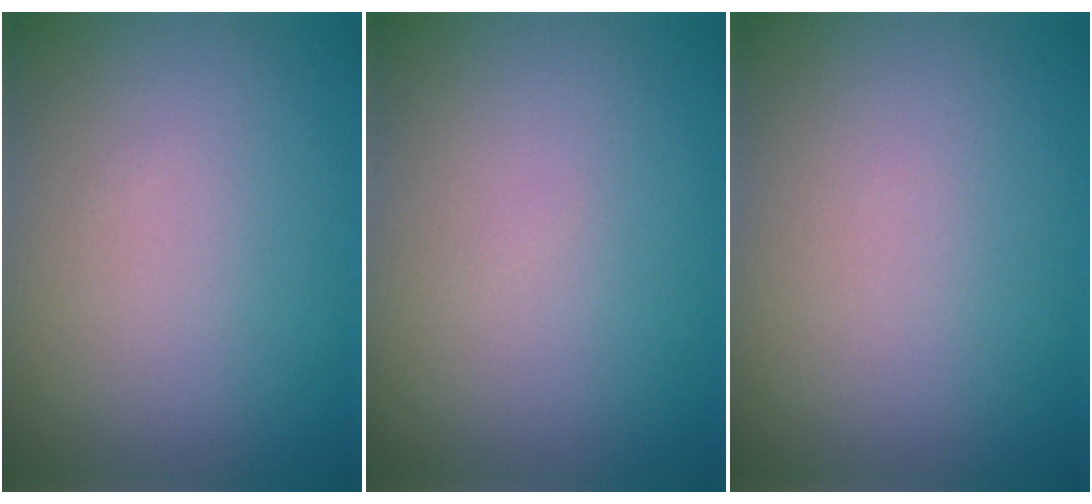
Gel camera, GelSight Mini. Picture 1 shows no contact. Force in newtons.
{"total": 0.0}
{"total": 0.0}